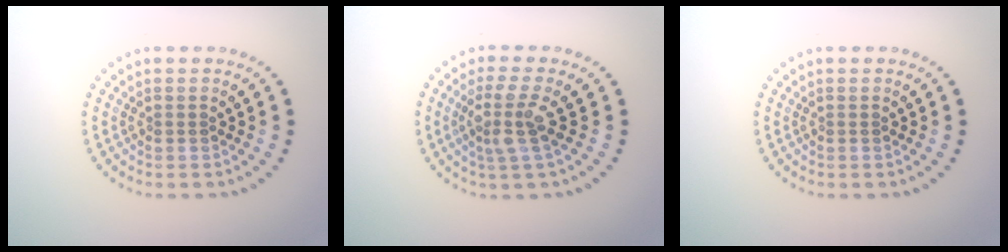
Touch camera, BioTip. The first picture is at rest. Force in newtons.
{"total": 3.2, "press": 2.4, "slide": 2.1}
{"total": 0.0}